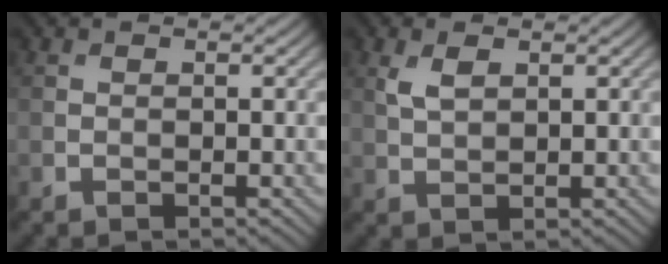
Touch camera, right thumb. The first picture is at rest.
{"total": 2.6, "force": [1.2, 1.3, 2.0], "torque": [-0.049, 0.000, 0.027]}